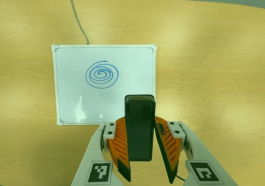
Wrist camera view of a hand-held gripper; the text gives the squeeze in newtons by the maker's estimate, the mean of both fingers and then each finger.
{"total": 5.0, "left": 4.3, "right": 5.6}